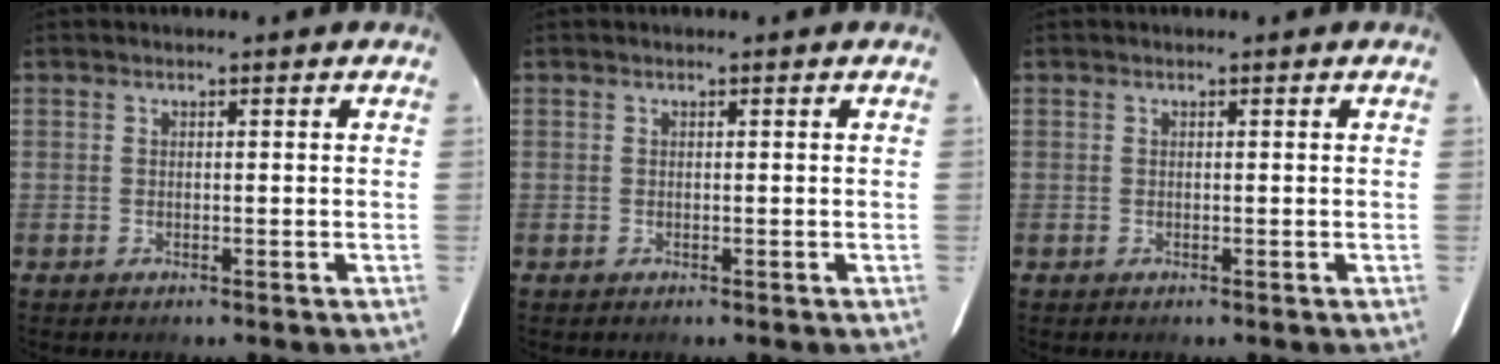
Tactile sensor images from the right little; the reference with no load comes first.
{"total": 0.0}
{"total": 0.0}